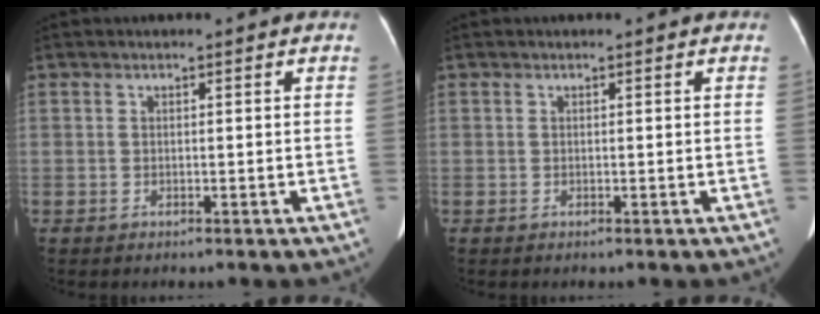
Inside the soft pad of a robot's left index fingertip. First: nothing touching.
{"total": 0.0}